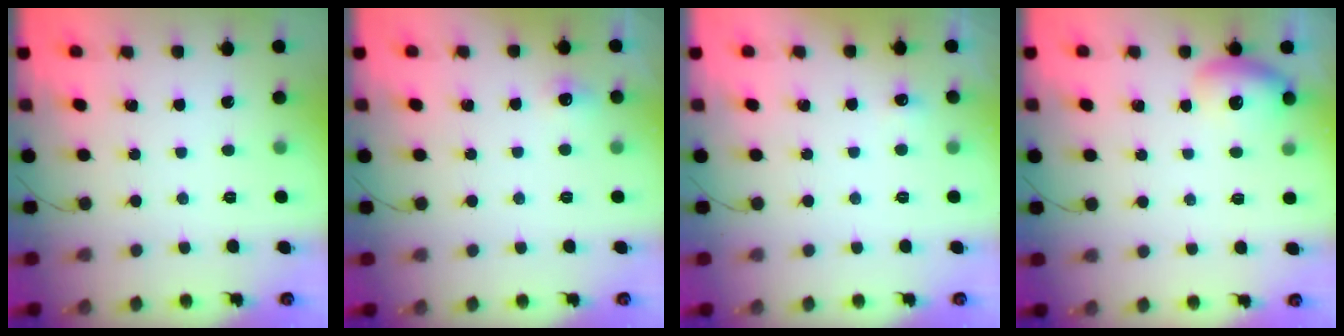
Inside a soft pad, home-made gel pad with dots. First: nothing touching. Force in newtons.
{"total": 5.0, "press": 4.8, "slide": 1.4}
{"total": 11.2, "press": 3.5, "slide": 10.6}
{"total": 11.2, "press": 10.3, "slide": 4.4}